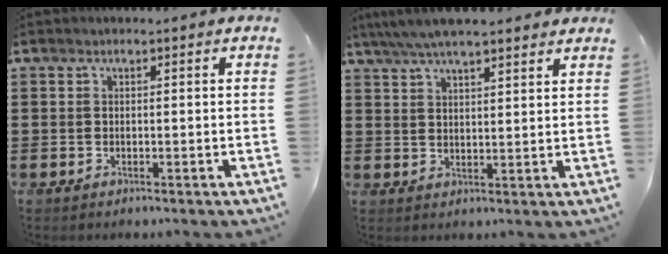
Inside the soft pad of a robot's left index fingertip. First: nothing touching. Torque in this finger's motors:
{"motor_torque": [0.96, -1.02, 0.93, 0.21]}